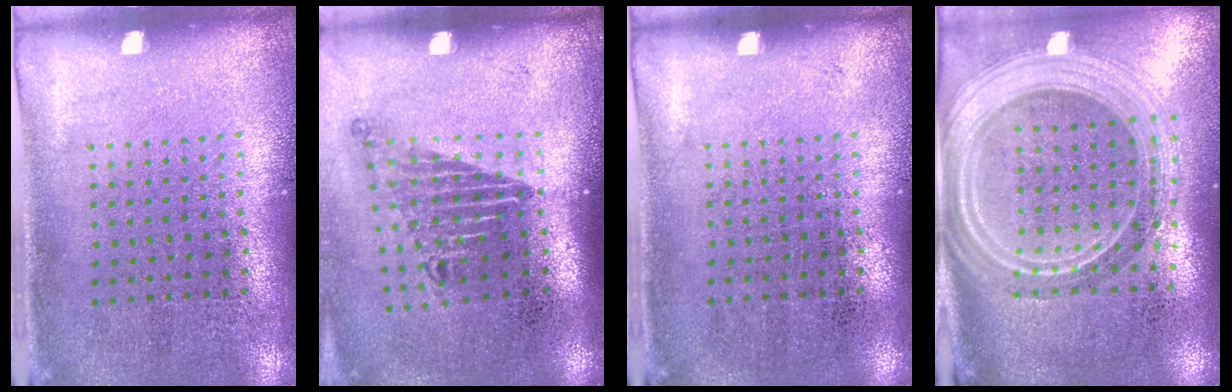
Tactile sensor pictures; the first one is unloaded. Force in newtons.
{"total": 1.7, "press": 1.2, "slide": 1.2}
{"total": 0.0}
{"total": 2.7, "press": 2.2, "slide": 1.5}